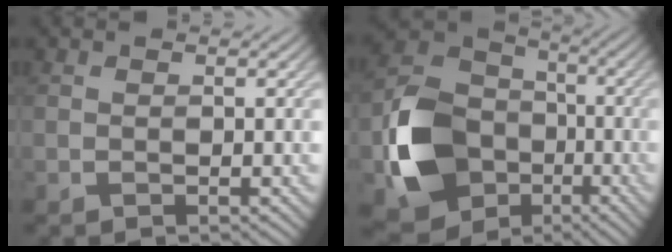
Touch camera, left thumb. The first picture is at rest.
{"total": 13.4, "force": [-4.2, 10.6, 6.9], "torque": [-0.166, -0.015, -0.097]}